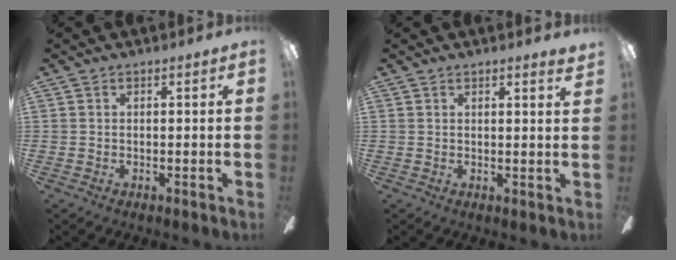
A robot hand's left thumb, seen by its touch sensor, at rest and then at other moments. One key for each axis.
{"total": 1.7, "fx": 1.5, "fy": -0.2, "fz": 0.8, "tx": -0.009, "ty": -0.005, "tz": 0.024}